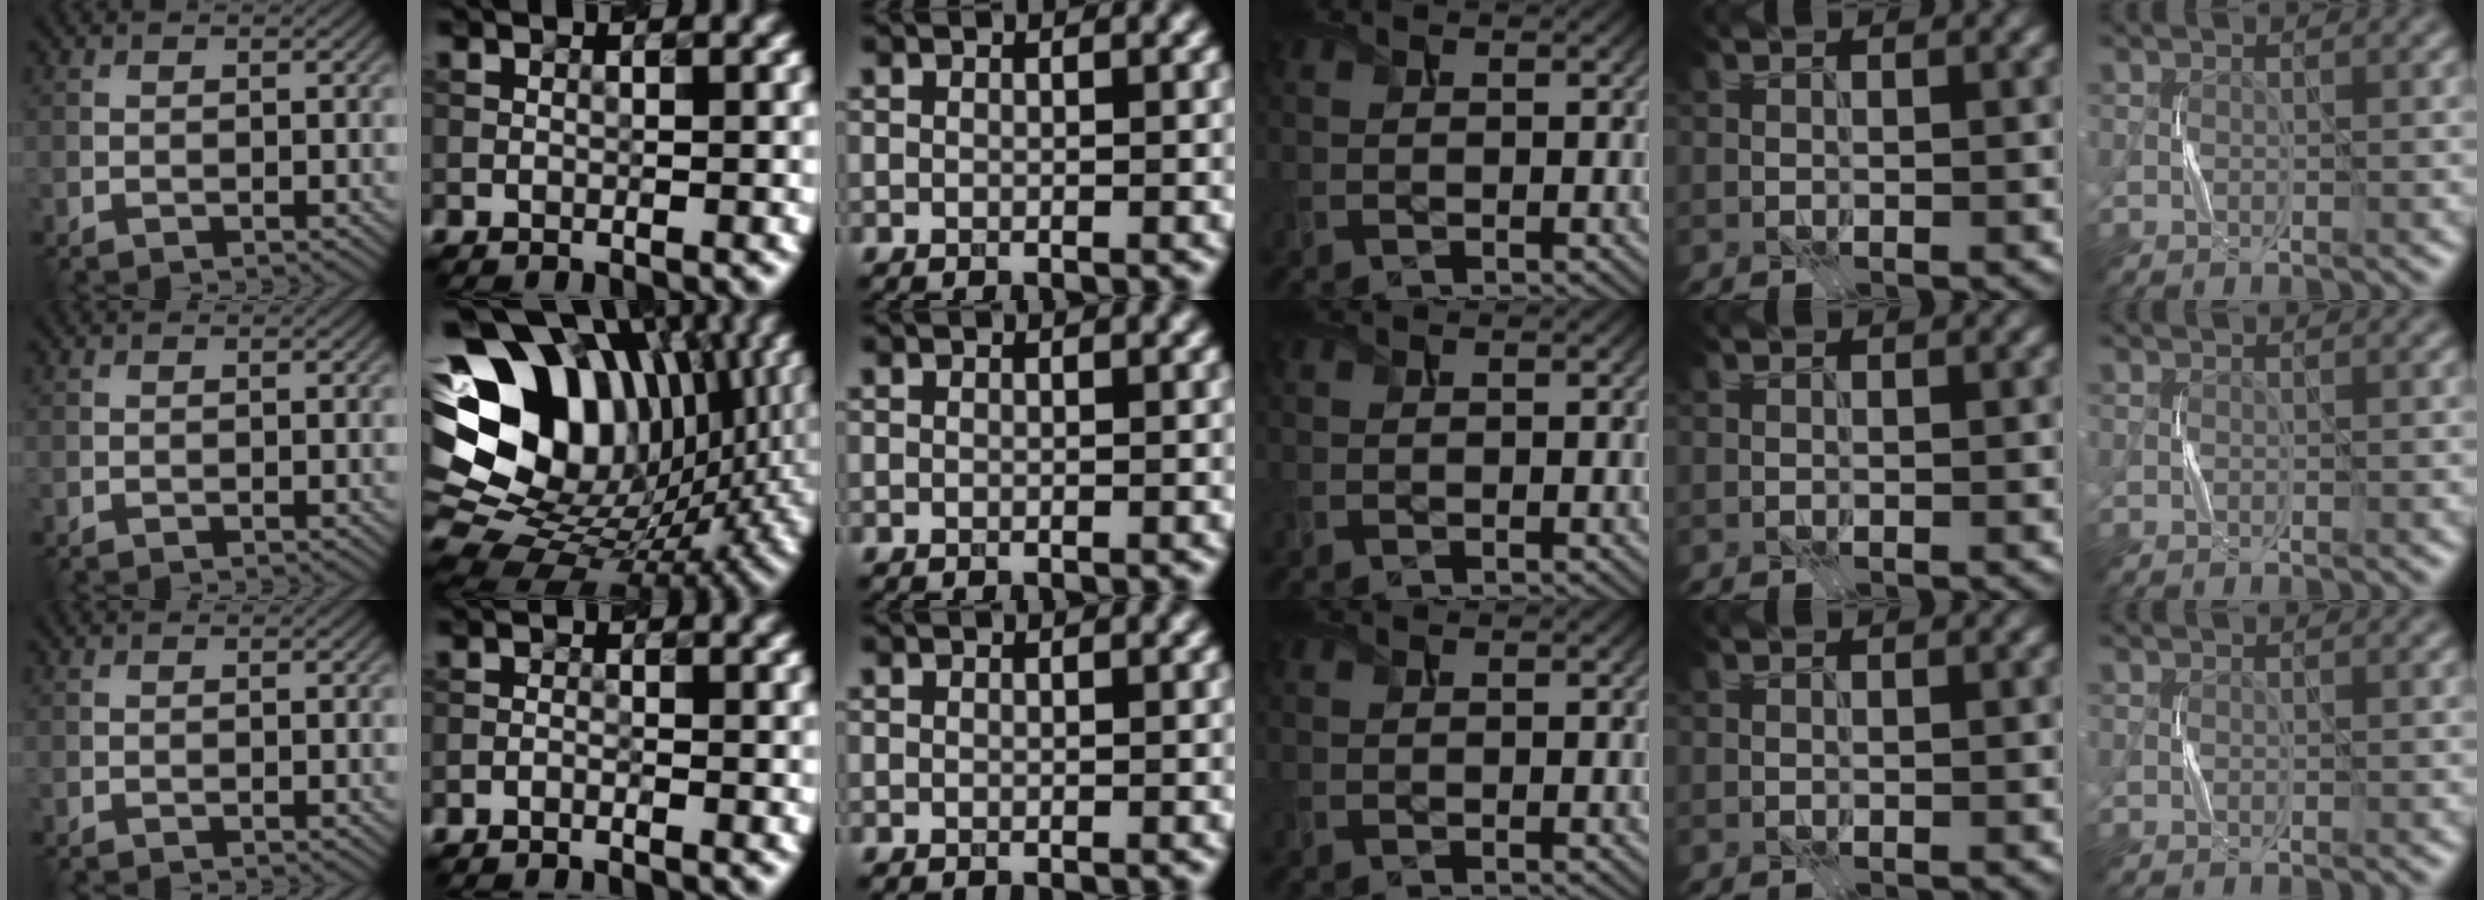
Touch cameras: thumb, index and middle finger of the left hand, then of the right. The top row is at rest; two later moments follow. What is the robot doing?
{"motion": "press", "object": "sticky note"}